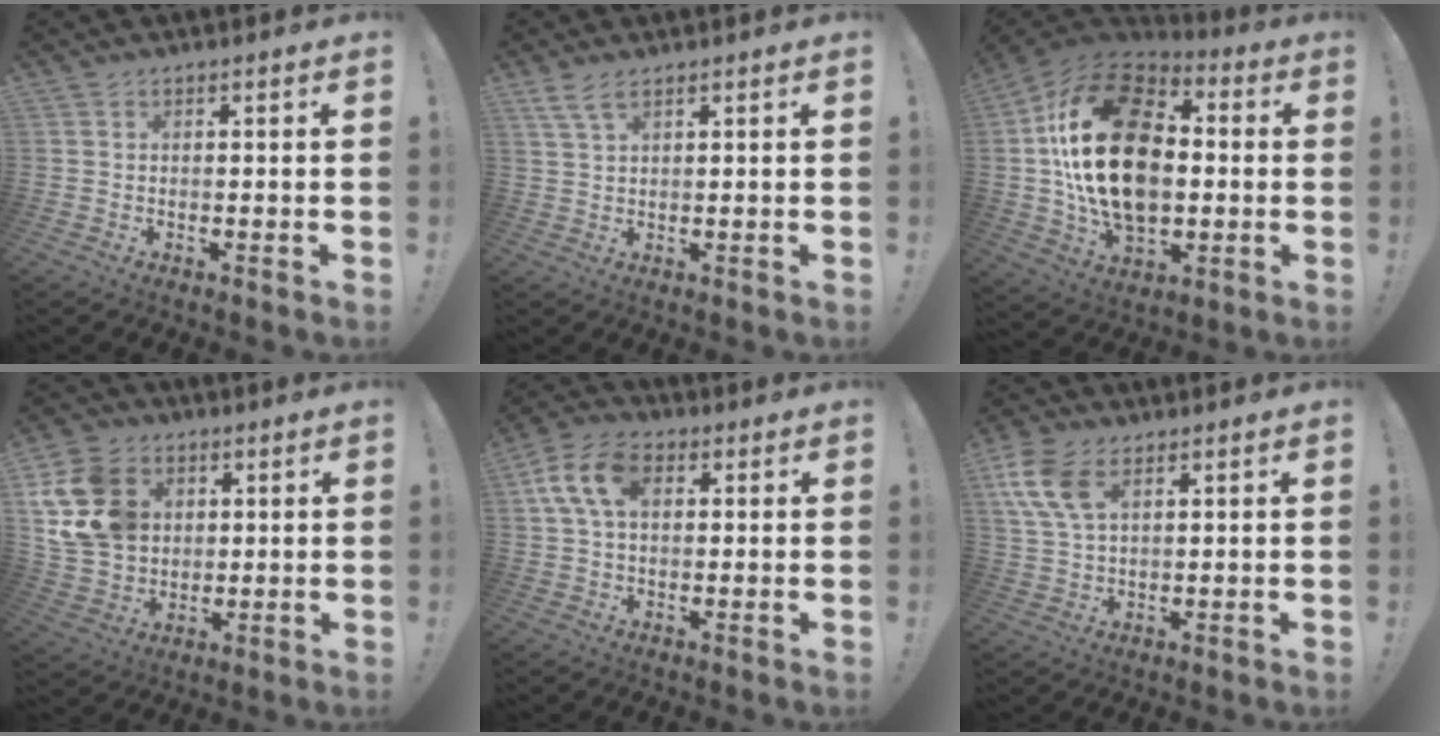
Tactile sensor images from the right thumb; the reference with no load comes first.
{"total": 4.7, "force": [3.2, 1.4, 3.1], "torque": [-0.062, -0.008, 0.060]}
{"total": 29.0, "force": [2.2, 18.5, 22.1], "torque": [-0.409, 0.006, 0.042]}
{"total": 16.8, "force": [4.5, 13.5, 8.8], "torque": [-0.149, -0.012, 0.095]}
{"total": 11.7, "force": [3.0, 7.4, 8.5], "torque": [-0.157, 0.011, 0.059]}
{"total": 10.6, "force": [4.8, 6.1, 7.3], "torque": [-0.157, -0.009, 0.094]}